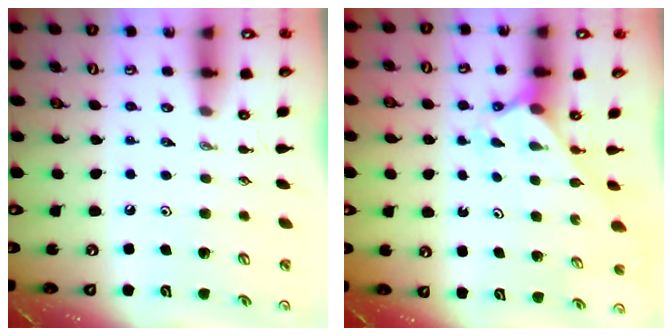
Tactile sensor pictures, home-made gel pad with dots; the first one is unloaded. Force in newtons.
{"total": 2.0, "press": 2.0, "slide": 0.2}